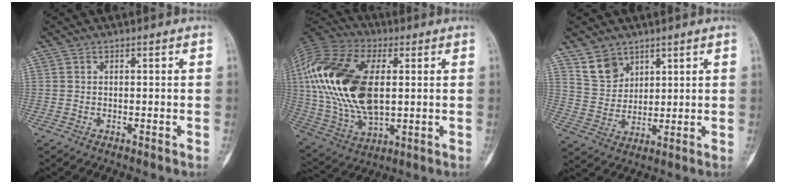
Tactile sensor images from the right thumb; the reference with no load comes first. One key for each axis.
{"total": 26.2, "fx": 2.8, "fy": 14.9, "fz": 21.4, "tx": -0.450, "ty": -0.009, "tz": 0.049}
{"total": 6.4, "fx": 4.5, "fy": 4.3, "fz": 1.7, "tx": -0.012, "ty": -0.027, "tz": 0.096}